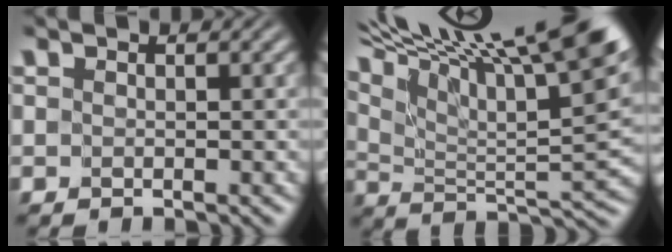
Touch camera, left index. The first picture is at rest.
{"total": 18.2, "force": [12.8, 4.0, 12.3], "torque": [-0.208, 0.035, 0.183]}